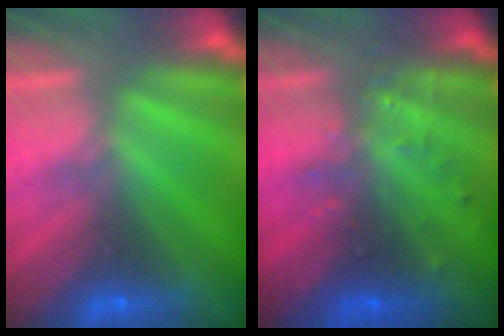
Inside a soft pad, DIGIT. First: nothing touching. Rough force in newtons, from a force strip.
{"total": 3.7}